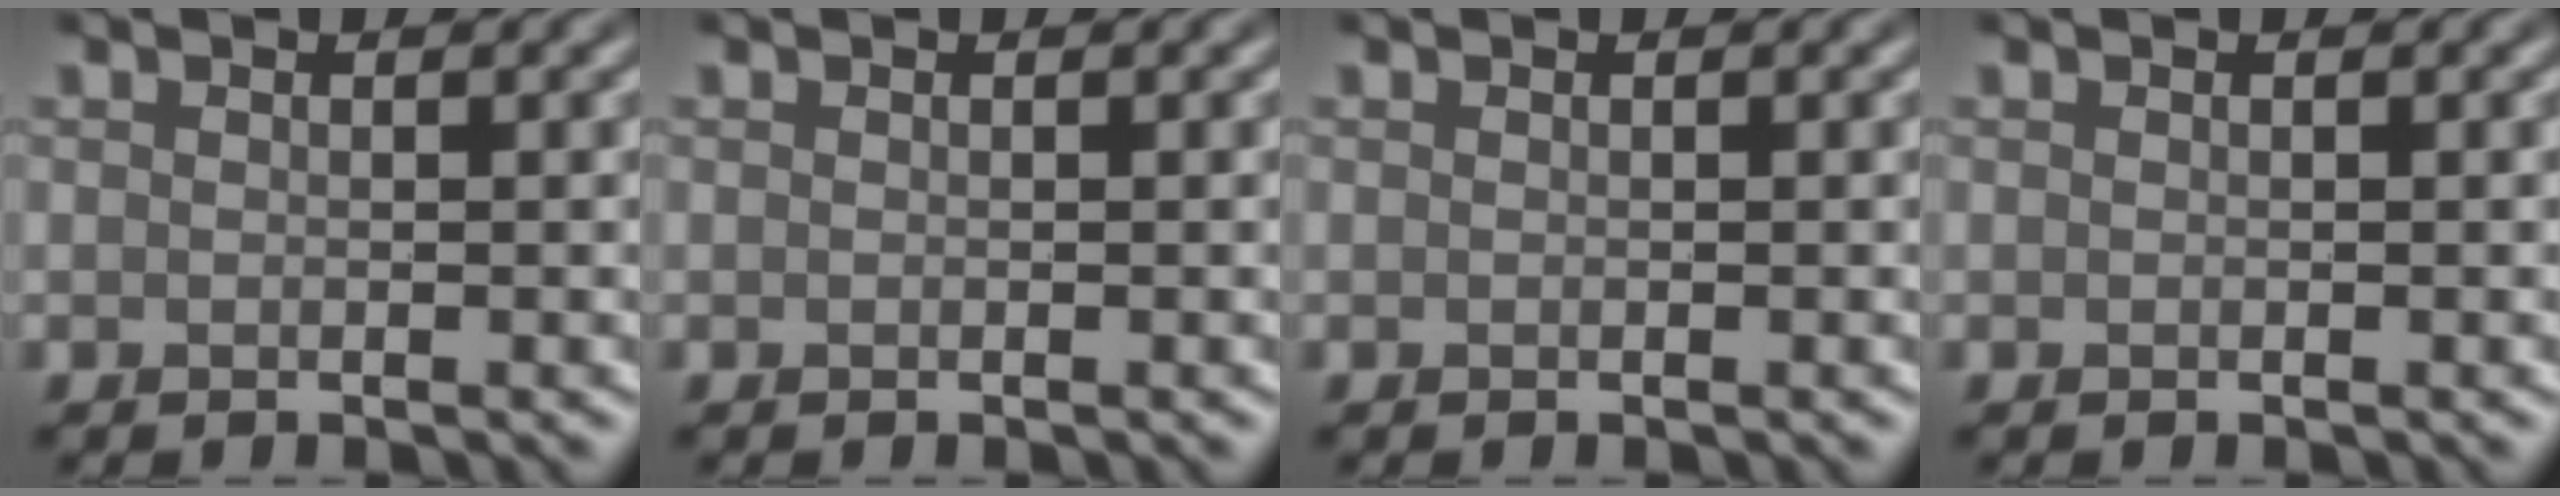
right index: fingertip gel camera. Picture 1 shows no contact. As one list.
[{"total": 0.0}, {"total": 0.0}, {"total": 0.0}]